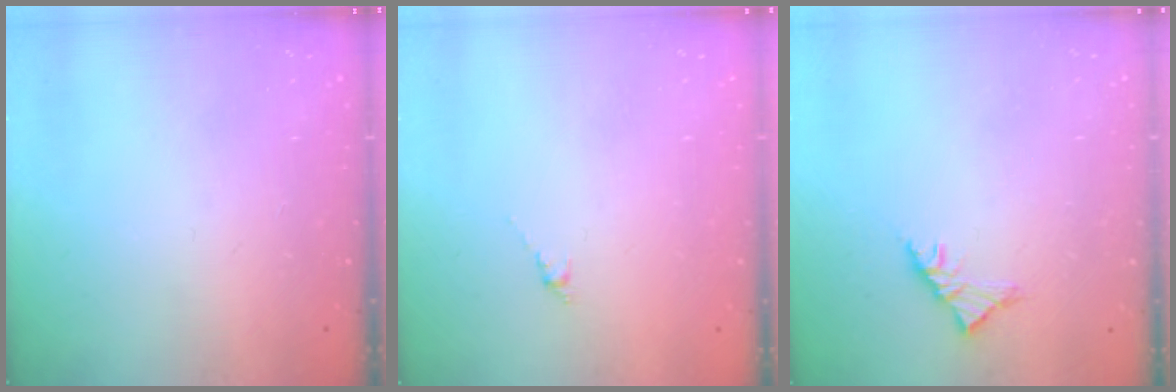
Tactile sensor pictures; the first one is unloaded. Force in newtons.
{"total": 0.0}
{"total": 3.5, "press": 3.4, "slide": 1.0}